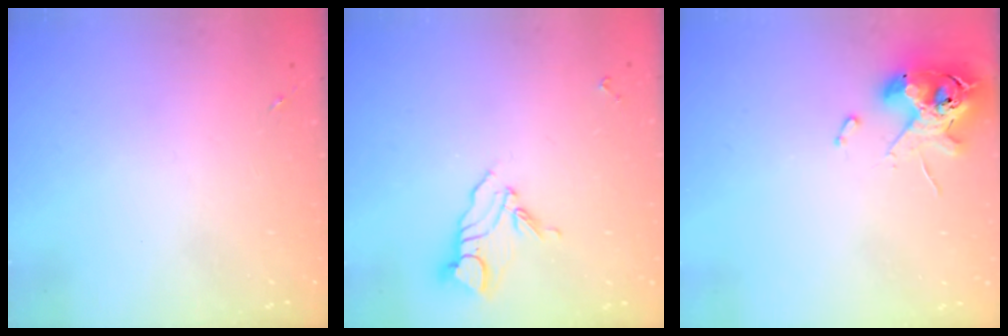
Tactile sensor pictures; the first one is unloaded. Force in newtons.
{"total": 8.5, "press": 8.4, "slide": 0.9}
{"total": 11.6, "press": 11.4, "slide": 2.0}